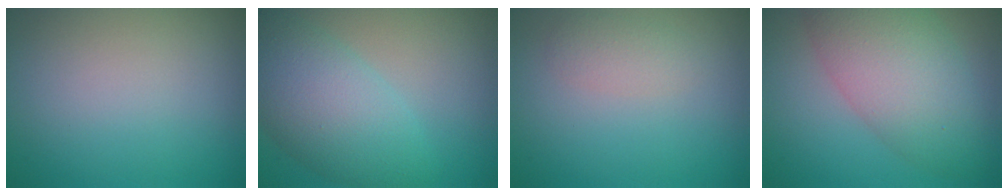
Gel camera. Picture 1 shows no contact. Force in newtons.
{"total": 6.5, "press": 6.5, "slide": 0.2}
{"total": 1.5, "press": 1.5, "slide": 0.1}
{"total": 7.5, "press": 7.5, "slide": 0.5}